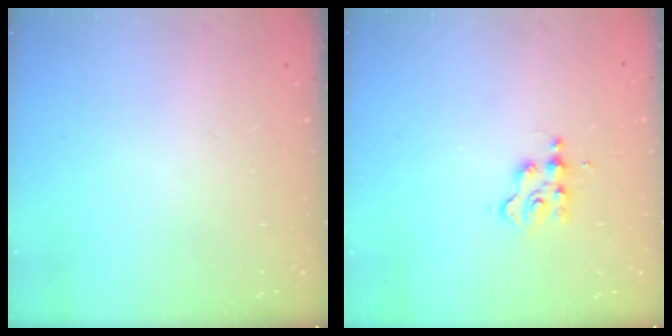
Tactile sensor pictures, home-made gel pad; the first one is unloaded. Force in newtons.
{"total": 2.7, "press": 2.6, "slide": 0.4}